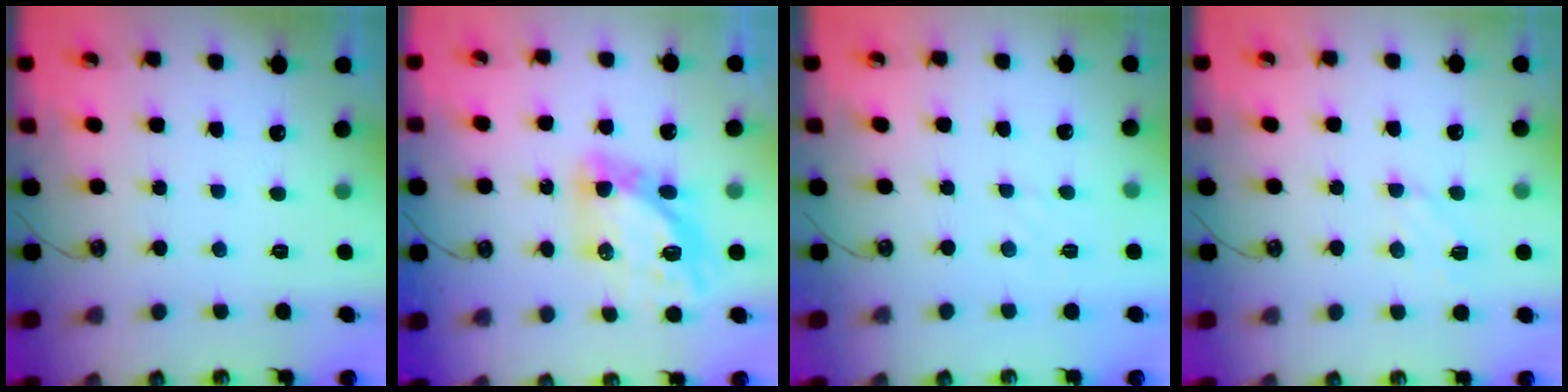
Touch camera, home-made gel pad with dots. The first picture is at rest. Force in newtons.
{"total": 12.3, "press": 12.2, "slide": 1.5}
{"total": 2.1, "press": 2.1, "slide": 0.4}
{"total": 7.1, "press": 7.0, "slide": 0.6}